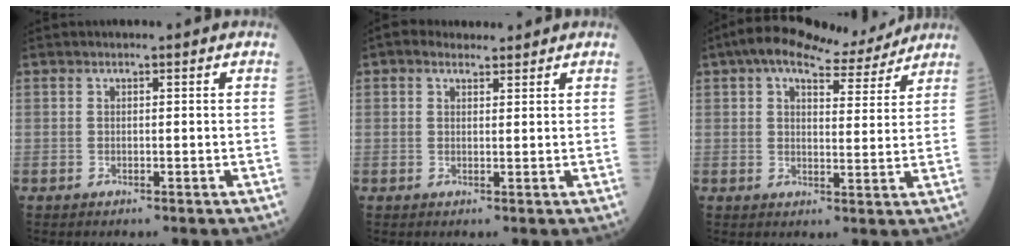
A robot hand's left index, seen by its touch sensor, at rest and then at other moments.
{"total": 2.6, "force": [2.0, 1.3, 0.9], "torque": [-0.023, 0.022, 0.032]}
{"total": 10.9, "force": [9.2, 2.9, 5.0], "torque": [-0.078, 0.025, 0.122]}